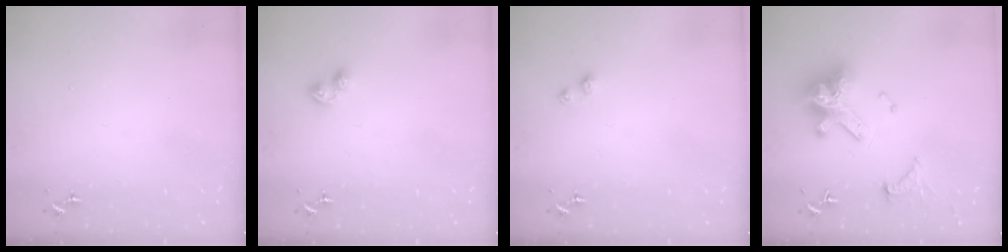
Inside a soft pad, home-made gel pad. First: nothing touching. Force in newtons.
{"total": 4.7, "press": 4.6, "slide": 0.6}
{"total": 4.0, "press": 3.9, "slide": 0.6}
{"total": 15.3, "press": 15.2, "slide": 1.1}